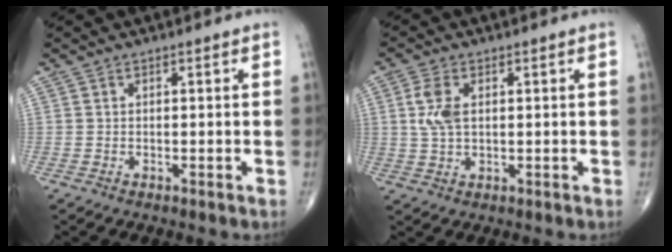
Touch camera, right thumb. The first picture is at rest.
{"total": 5.2, "force": [1.0, 2.9, 4.2], "torque": [-0.098, 0.003, 0.020]}